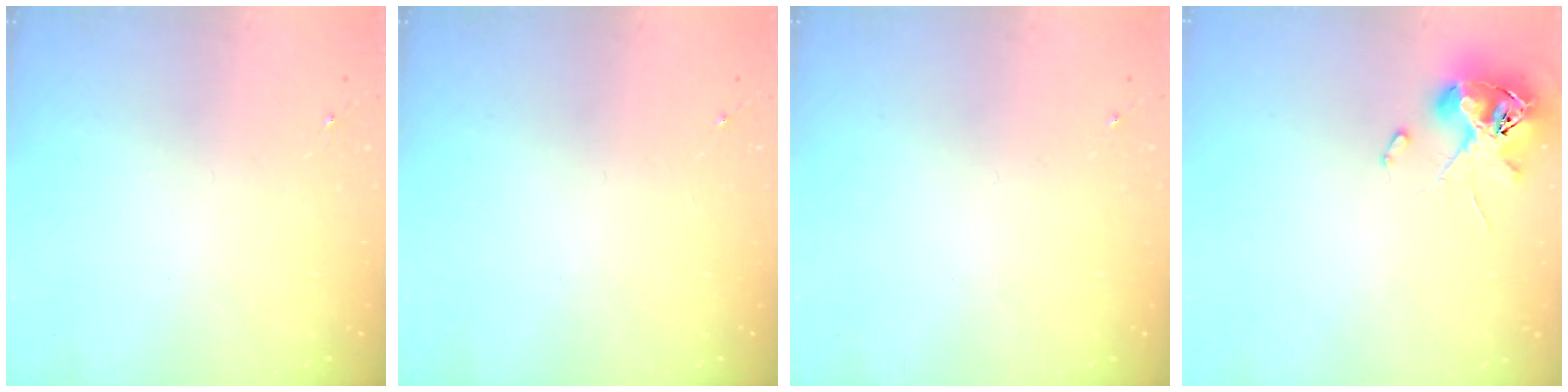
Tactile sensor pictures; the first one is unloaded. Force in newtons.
{"total": 0.0}
{"total": 0.0}
{"total": 11.8, "press": 11.6, "slide": 1.9}